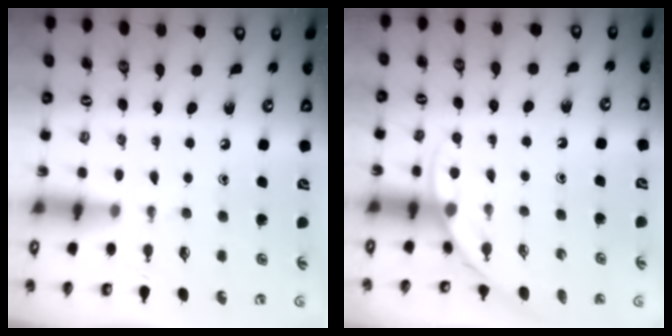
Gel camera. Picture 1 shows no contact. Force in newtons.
{"total": 3.7, "press": 3.7, "slide": 0.2}